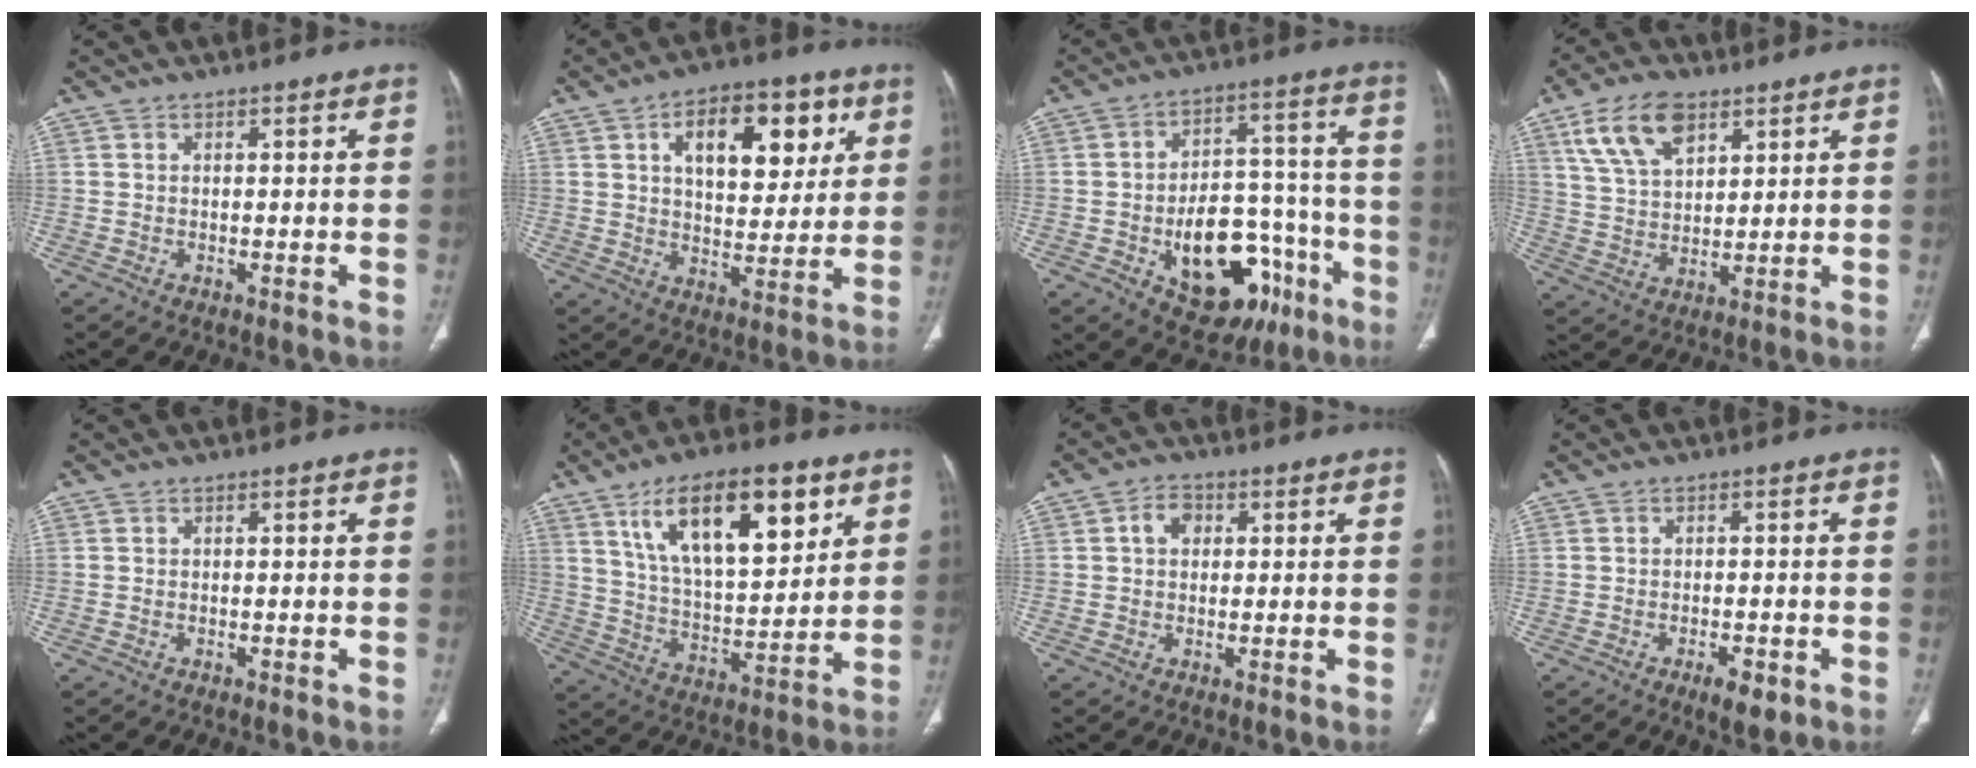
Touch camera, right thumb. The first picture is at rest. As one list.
[{"total": 16.4, "force": [6.0, 8.9, 12.4], "torque": [-0.127, -0.014, 0.093]}, {"total": 20.9, "force": [-8.3, 12.5, 14.6], "torque": [-0.172, 0.056, -0.104]}, {"total": 11.5, "force": [6.2, 6.2, 7.5], "torque": [-0.128, -0.016, 0.123]}, {"total": 0.0}, {"total": 20.5, "force": [10.0, 8.7, 15.7], "torque": [-0.217, -0.042, 0.176]}, {"total": 3.7, "force": [0.8, 2.8, 2.2], "torque": [-0.026, 0.010, 0.010]}, {"total": 4.1, "force": [-2.1, 1.6, 3.2], "torque": [-0.047, 0.002, -0.026]}]